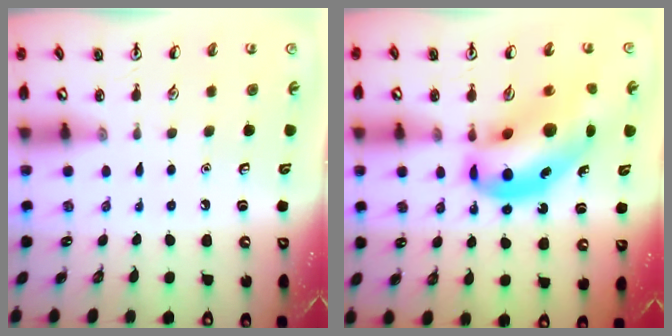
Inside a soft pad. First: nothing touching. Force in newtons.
{"total": 16.9, "press": 16.1, "slide": 5.0}